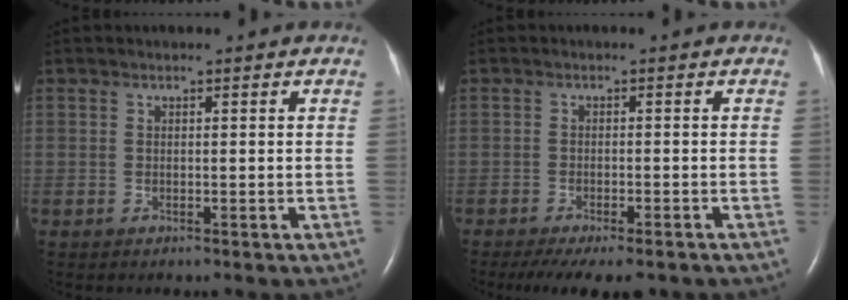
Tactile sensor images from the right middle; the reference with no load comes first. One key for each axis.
{"total": 9.5, "fx": -7.5, "fy": 2.5, "fz": 5.2, "tx": -0.075, "ty": -0.013, "tz": -0.105}